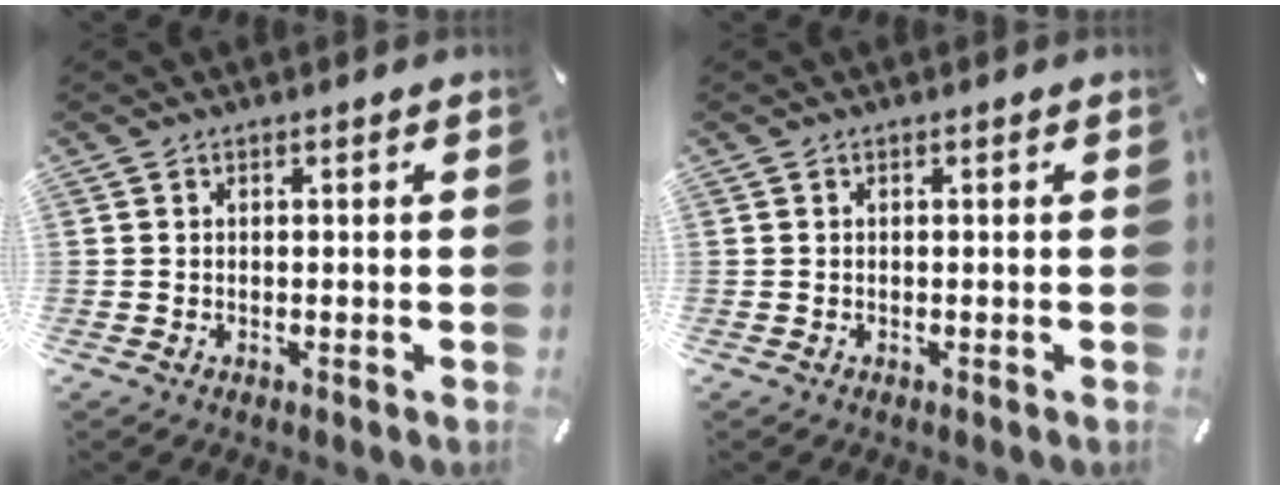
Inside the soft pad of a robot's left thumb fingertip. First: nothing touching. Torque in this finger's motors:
{"motor_torque": [0.00, 0.00, 0.00, 0.00, 0.00]}